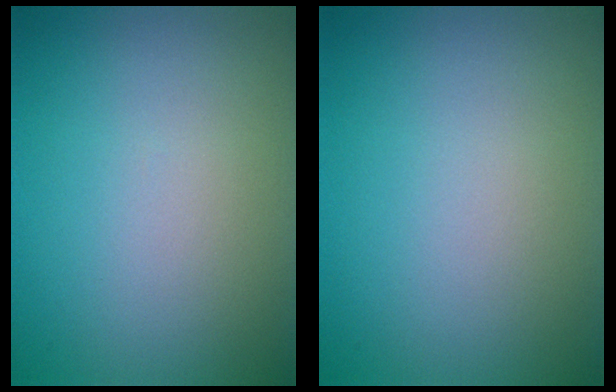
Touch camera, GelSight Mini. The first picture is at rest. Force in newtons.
{"total": 0.0}